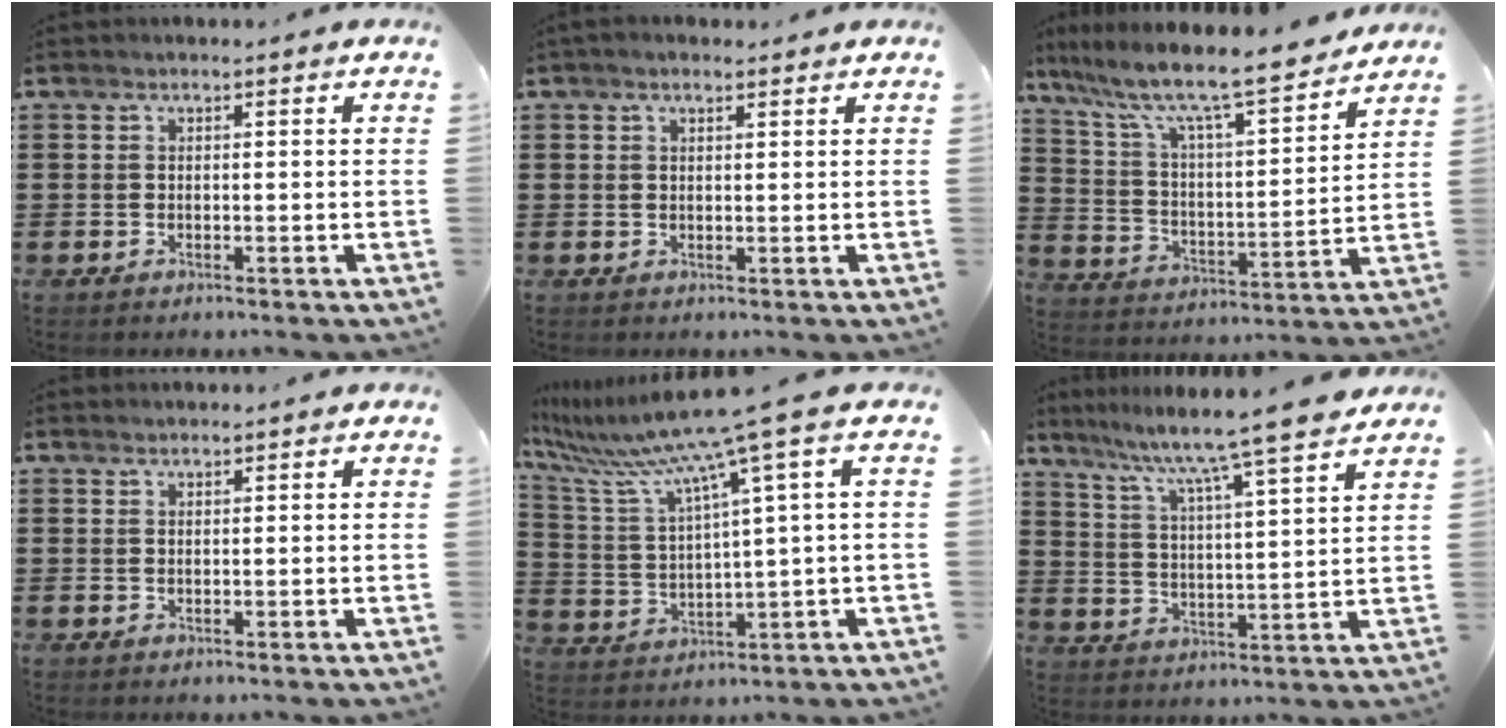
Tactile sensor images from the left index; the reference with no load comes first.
{"total": 1.4, "force": [1.1, 0.4, 0.7], "torque": [-0.015, 0.003, 0.020]}
{"total": 9.3, "force": [7.9, 0.7, 4.8], "torque": [-0.126, -0.057, 0.128]}
{"total": 0.9, "force": [0.9, 0.1, 0.1], "torque": [-0.002, -0.001, 0.018]}
{"total": 10.7, "force": [7.3, -0.8, 7.8], "torque": [-0.193, -0.050, 0.110]}
{"total": 8.6, "force": [7.3, -1.4, 4.3], "torque": [-0.110, -0.051, 0.116]}